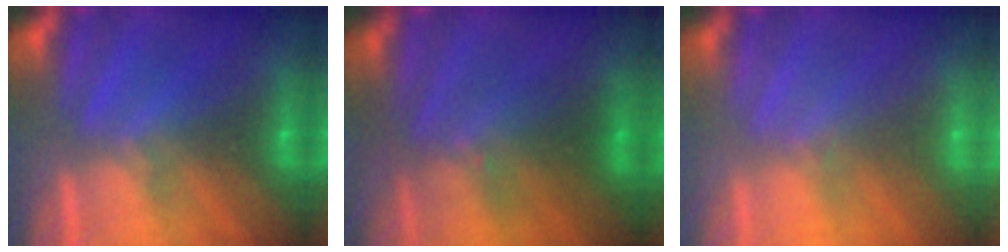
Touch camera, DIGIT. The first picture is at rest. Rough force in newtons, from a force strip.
{"total": 2.4}
{"total": 1.9}